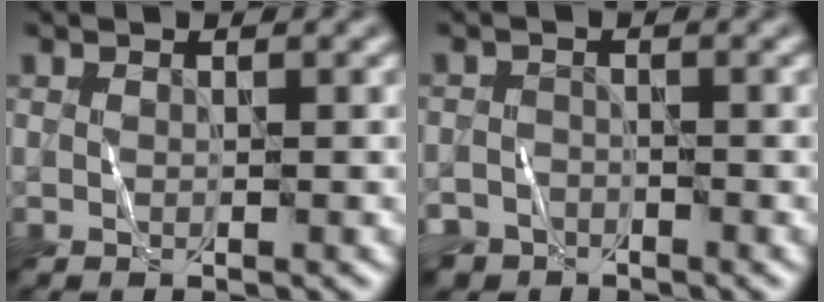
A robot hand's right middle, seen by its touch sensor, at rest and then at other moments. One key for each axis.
{"total": 3.4, "fx": -2.8, "fy": 1.9, "fz": 0.2, "tx": 0.012, "ty": -0.002, "tz": -0.047}